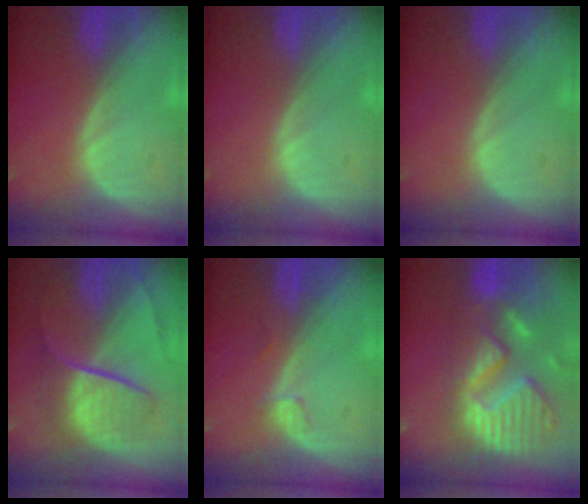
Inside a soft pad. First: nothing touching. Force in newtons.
{"total": 0.0}
{"total": 0.0}
{"total": 9.2, "press": 7.6, "slide": 5.1}
{"total": 1.1, "press": 1.1, "slide": 0.2}
{"total": 13.9, "press": 11.6, "slide": 7.7}